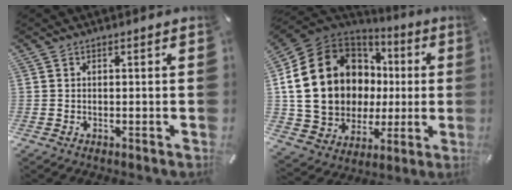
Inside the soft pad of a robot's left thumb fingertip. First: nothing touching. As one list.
[{"total": 23.0, "force": [3.3, 18.7, 13.0], "torque": [-0.269, -0.021, 0.087]}]